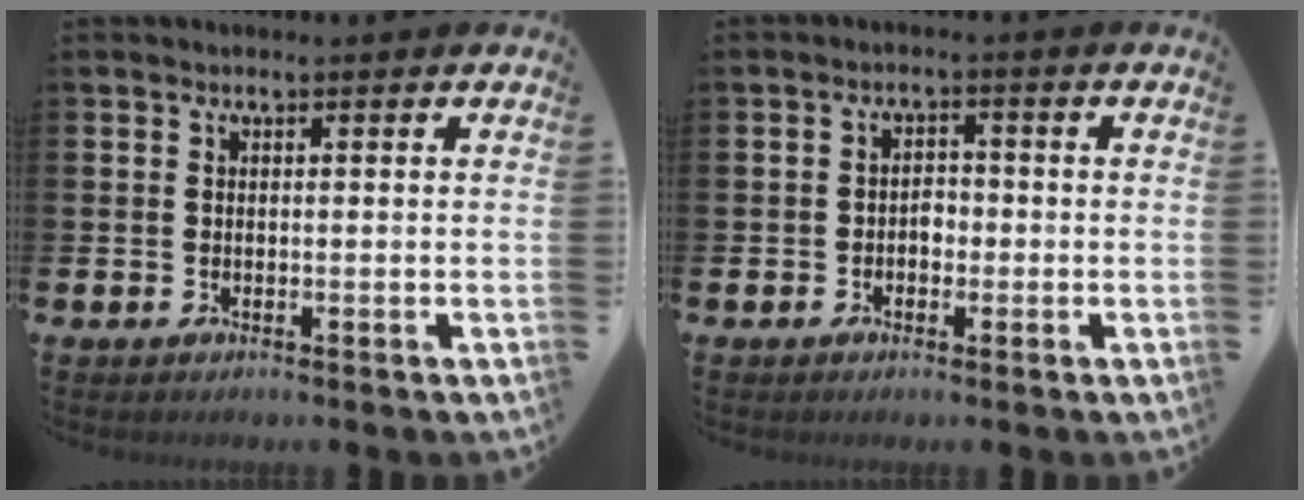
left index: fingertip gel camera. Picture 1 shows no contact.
{"total": 2.0, "force": [-0.8, 1.5, 1.1], "torque": [-0.019, 0.006, -0.019]}